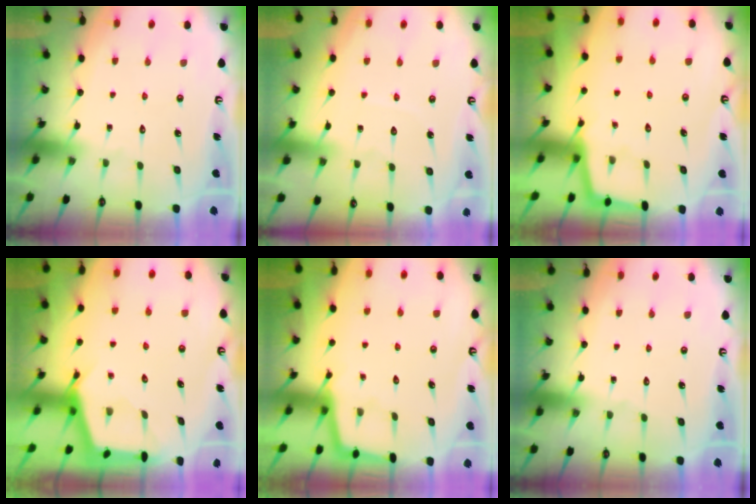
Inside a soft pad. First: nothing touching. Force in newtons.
{"total": 3.2, "press": 3.1, "slide": 0.3}
{"total": 2.1, "press": 2.1, "slide": 0.4}
{"total": 2.6, "press": 2.6, "slide": 0.4}
{"total": 2.1, "press": 2.1, "slide": 0.4}
{"total": 0.0}